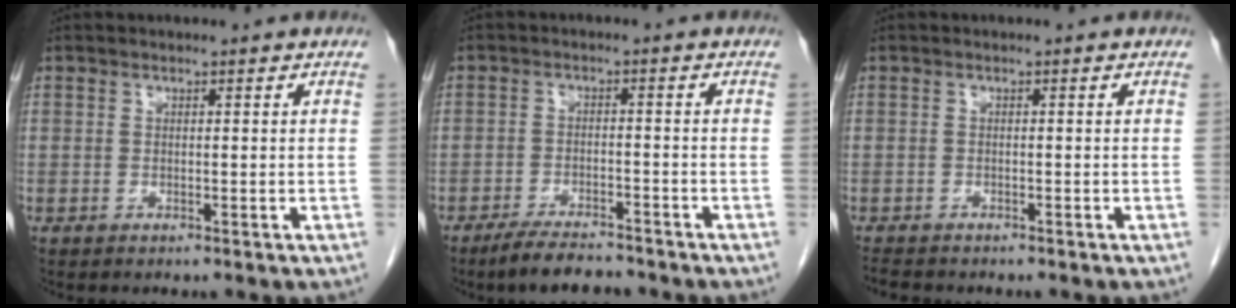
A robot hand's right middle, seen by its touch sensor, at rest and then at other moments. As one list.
[{"total": 5.9, "force": [-5.1, 1.4, 2.5], "torque": [-0.047, -0.010, -0.088]}, {"total": 2.4, "force": [-2.2, 0.7, 0.8], "torque": [-0.019, -0.007, -0.032]}]